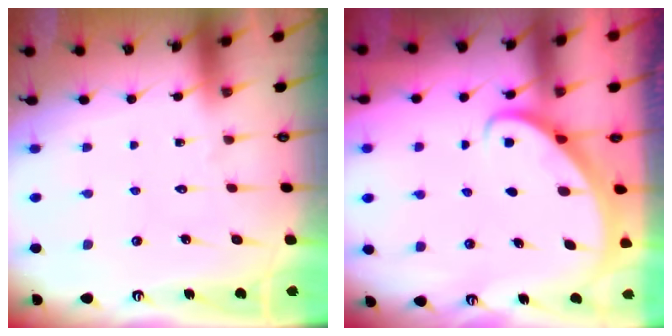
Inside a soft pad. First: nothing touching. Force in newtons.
{"total": 2.6, "press": 2.6, "slide": 0.2}